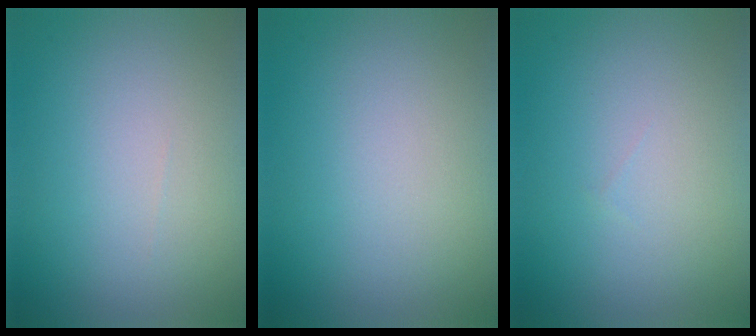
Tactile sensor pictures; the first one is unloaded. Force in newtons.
{"total": 0.0}
{"total": 0.0}